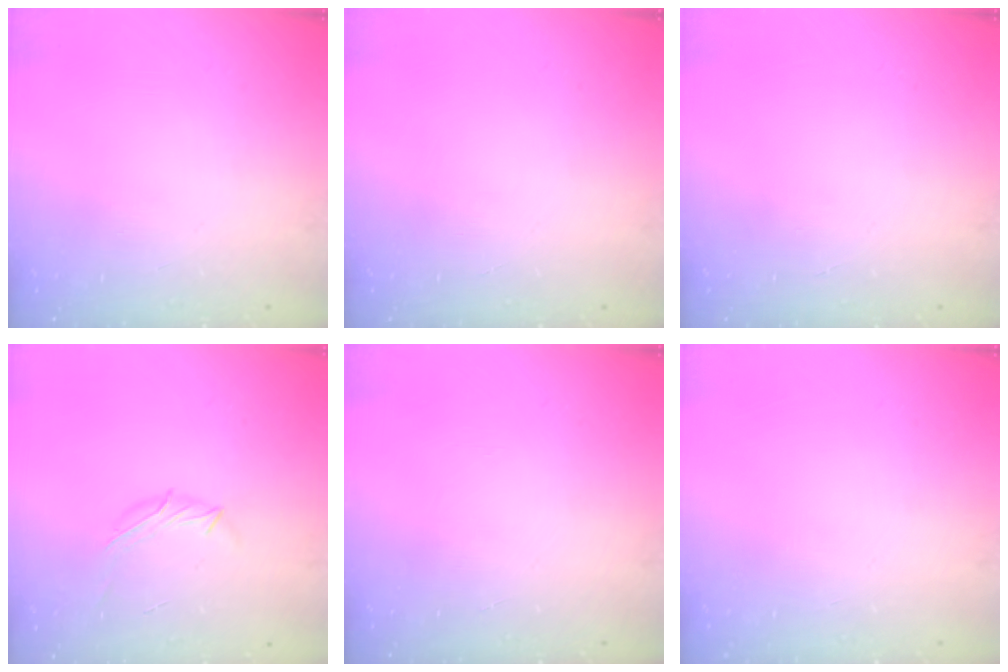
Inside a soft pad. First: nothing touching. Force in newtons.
{"total": 0.0}
{"total": 0.0}
{"total": 6.0, "press": 5.9, "slide": 1.1}
{"total": 0.0}
{"total": 0.0}